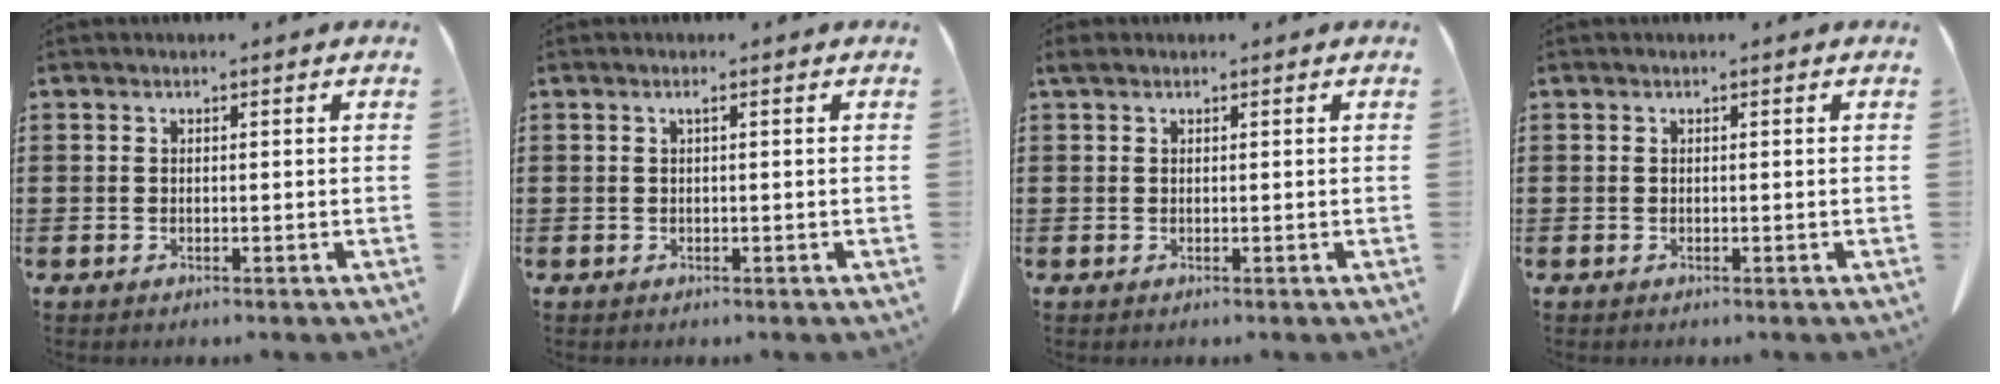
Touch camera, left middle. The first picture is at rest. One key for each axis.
{"total": 0.7, "fx": 0.1, "fy": 0.0, "fz": 0.7, "tx": -0.012, "ty": -0.001, "tz": 0.001}
{"total": 0.7, "fx": 0.4, "fy": 0.4, "fz": 0.4, "tx": -0.010, "ty": 0.005, "tz": 0.007}
{"total": 0.0}